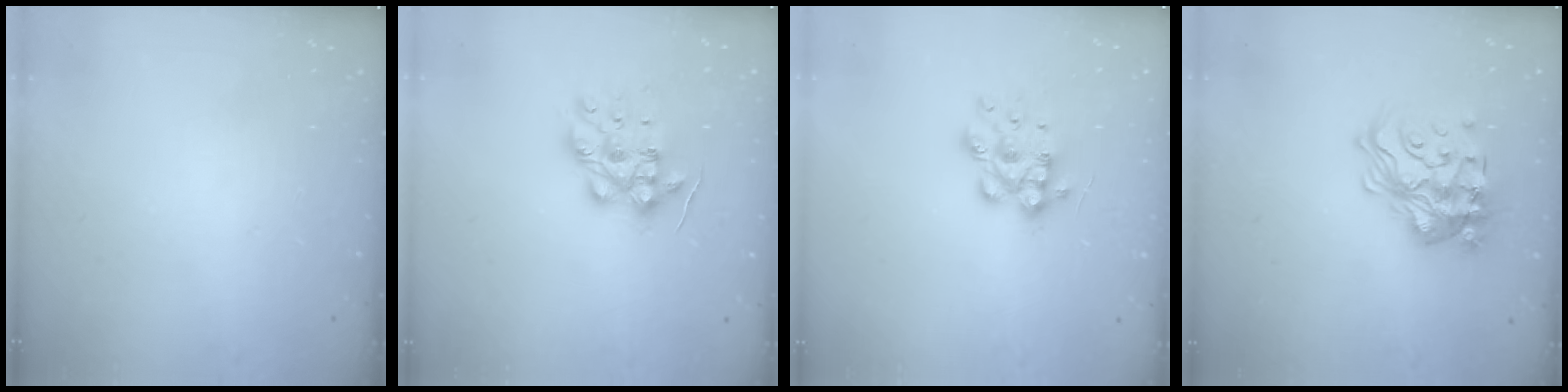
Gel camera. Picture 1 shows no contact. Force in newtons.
{"total": 13.8, "press": 13.8, "slide": 0.3}
{"total": 10.9, "press": 10.9, "slide": 0.5}
{"total": 19.3, "press": 19.2, "slide": 1.5}